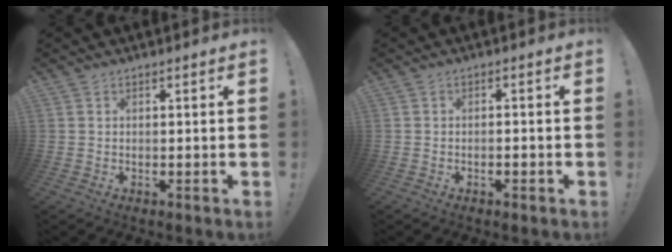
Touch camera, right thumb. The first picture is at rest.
{"total": 1.3, "force": [-0.9, 0.1, 0.9], "torque": [-0.017, 0.002, -0.015]}